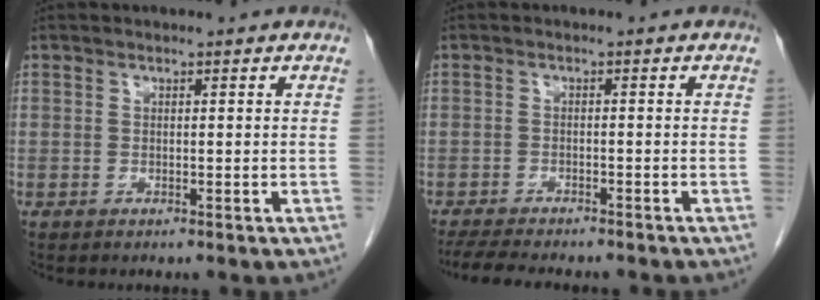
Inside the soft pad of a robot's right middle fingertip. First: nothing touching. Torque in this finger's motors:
{"motor_torque": [0.47, -0.33, 0.06, 0.02]}